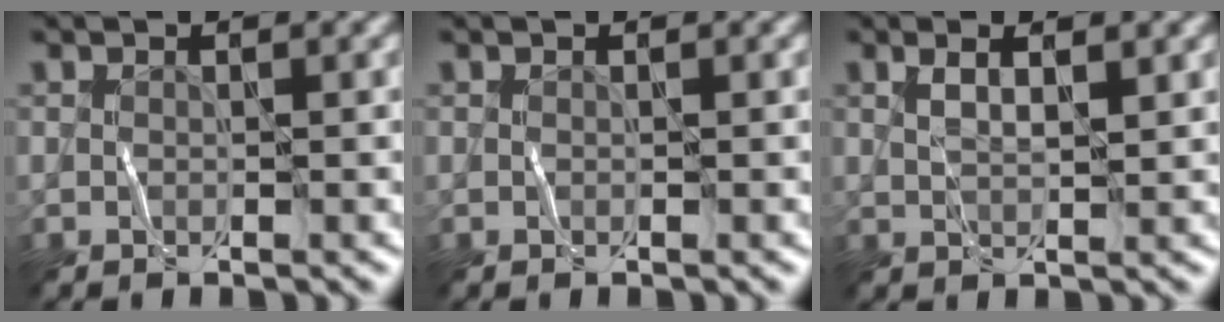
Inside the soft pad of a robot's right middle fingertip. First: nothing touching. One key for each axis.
{"total": 0.0}
{"total": 2.2, "fx": 1.2, "fy": 0.5, "fz": 1.7, "tx": -0.034, "ty": 0.006, "tz": 0.025}